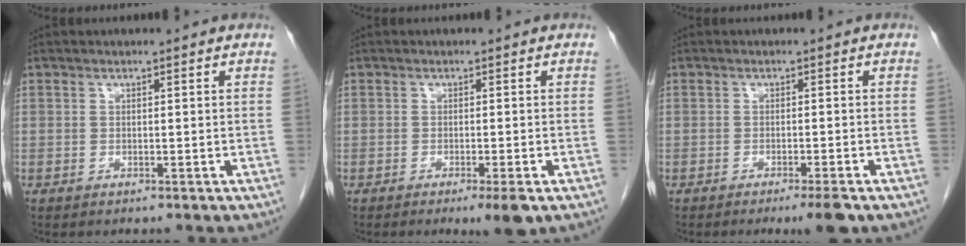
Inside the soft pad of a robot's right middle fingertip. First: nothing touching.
{"total": 3.3, "force": [-1.9, 0.1, 2.7], "torque": [-0.032, -0.010, -0.026]}
{"total": 3.3, "force": [-2.3, -0.1, 2.3], "torque": [-0.028, -0.007, -0.033]}